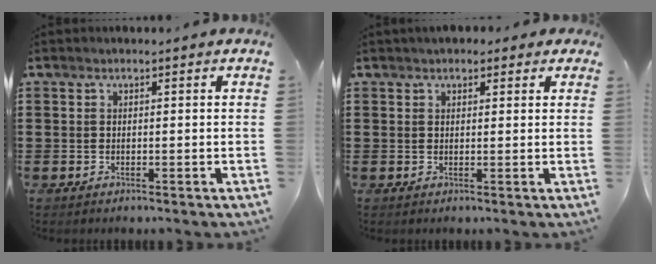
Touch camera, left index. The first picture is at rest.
{"total": 1.8, "force": [1.4, 1.1, 0.4], "torque": [-0.013, 0.009, 0.026]}